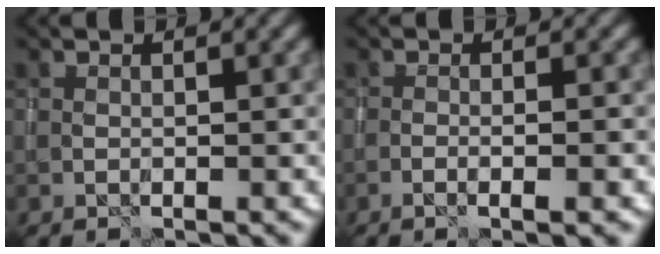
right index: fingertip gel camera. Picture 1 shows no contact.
{"total": 2.7, "force": [-1.0, 0.7, 2.4], "torque": [-0.025, 0.009, -0.024]}